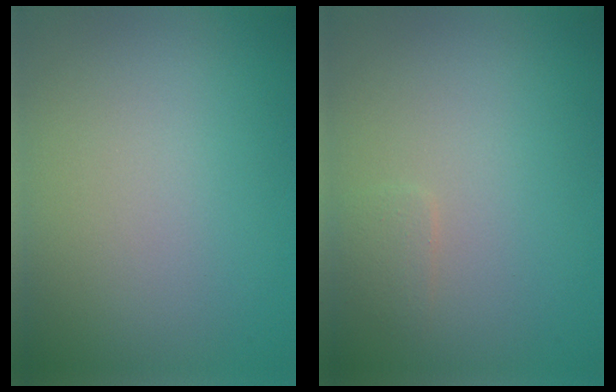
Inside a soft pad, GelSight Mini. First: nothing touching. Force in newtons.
{"total": 0.9, "press": 0.9, "slide": 0.1}